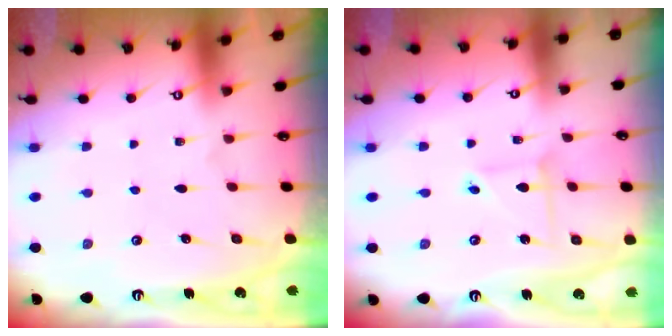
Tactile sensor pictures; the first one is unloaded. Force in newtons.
{"total": 3.4, "press": 3.4, "slide": 0.3}